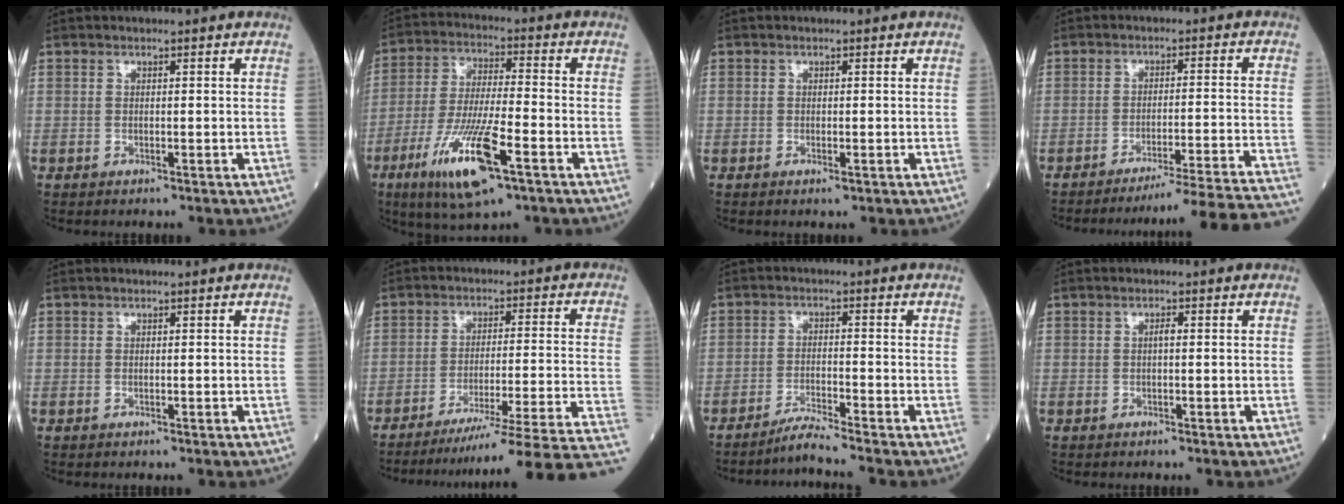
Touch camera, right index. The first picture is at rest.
{"total": 13.9, "force": [-6.6, 2.1, 12.1], "torque": [-0.240, -0.025, -0.116]}
{"total": 0.9, "force": [-0.4, 0.2, 0.8], "torque": [-0.014, -0.003, -0.006]}
{"total": 20.3, "force": [-19.1, -3.4, 5.8], "torque": [-0.027, -0.035, -0.249]}
{"total": 0.0}
{"total": 23.3, "force": [-20.5, -3.8, 10.2], "torque": [-0.072, -0.034, -0.279]}
{"total": 4.1, "force": [-3.6, -1.8, 0.9], "torque": [-0.021, -0.022, -0.067]}
{"total": 0.8, "force": [0.0, 0.2, 0.7], "torque": [-0.014, 0.002, -0.001]}